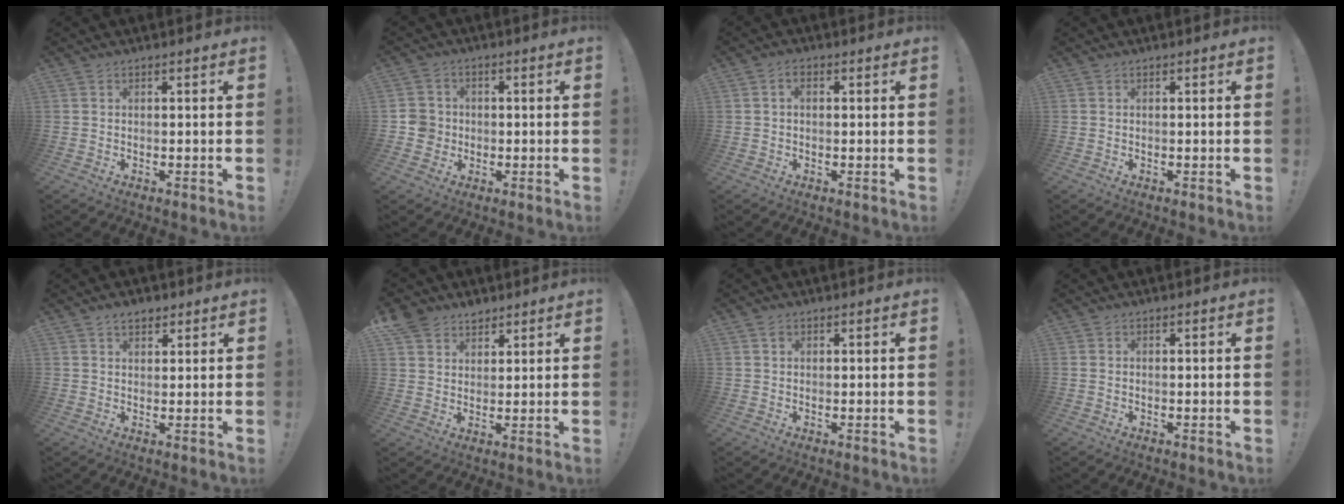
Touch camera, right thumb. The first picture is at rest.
{"total": 5.9, "force": [-1.1, 5.5, 1.8], "torque": [-0.037, 0.012, -0.020]}
{"total": 1.8, "force": [0.1, 1.2, 1.4], "torque": [-0.021, 0.004, 0.000]}
{"total": 0.0}
{"total": 3.7, "force": [2.5, 2.2, 1.5], "torque": [-0.014, -0.012, 0.044]}
{"total": 6.7, "force": [5.0, 4.4, 1.0], "torque": [-0.022, -0.032, 0.098]}
{"total": 0.7, "force": [0.5, 0.6, 0.1], "torque": [0.004, -0.002, 0.008]}
{"total": 0.0}